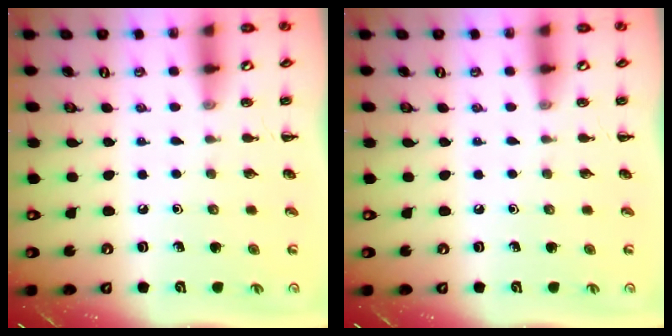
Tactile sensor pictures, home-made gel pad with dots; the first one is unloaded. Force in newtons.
{"total": 0.0}